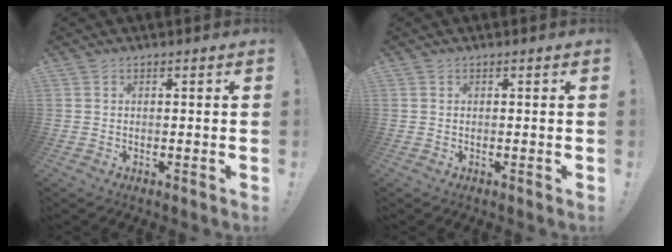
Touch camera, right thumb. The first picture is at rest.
{"total": 0.0}